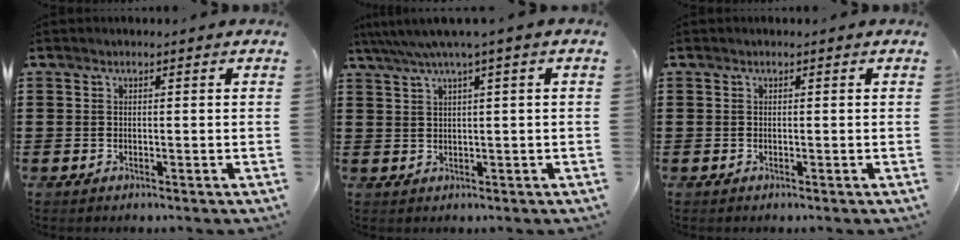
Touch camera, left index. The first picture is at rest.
{"total": 3.1, "force": [1.3, -0.4, 2.8], "torque": [-0.055, -0.003, 0.019]}
{"total": 0.0}